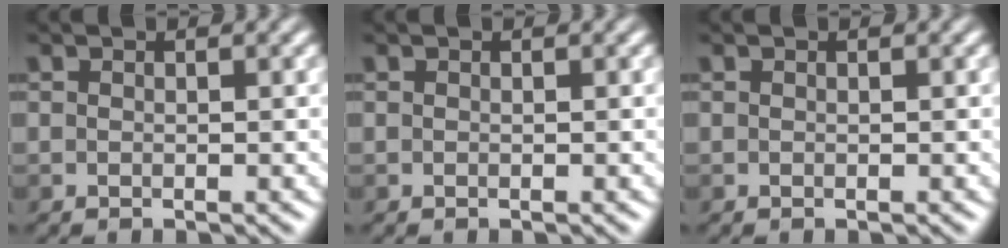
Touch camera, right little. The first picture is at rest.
{"total": 0.0}
{"total": 0.0}